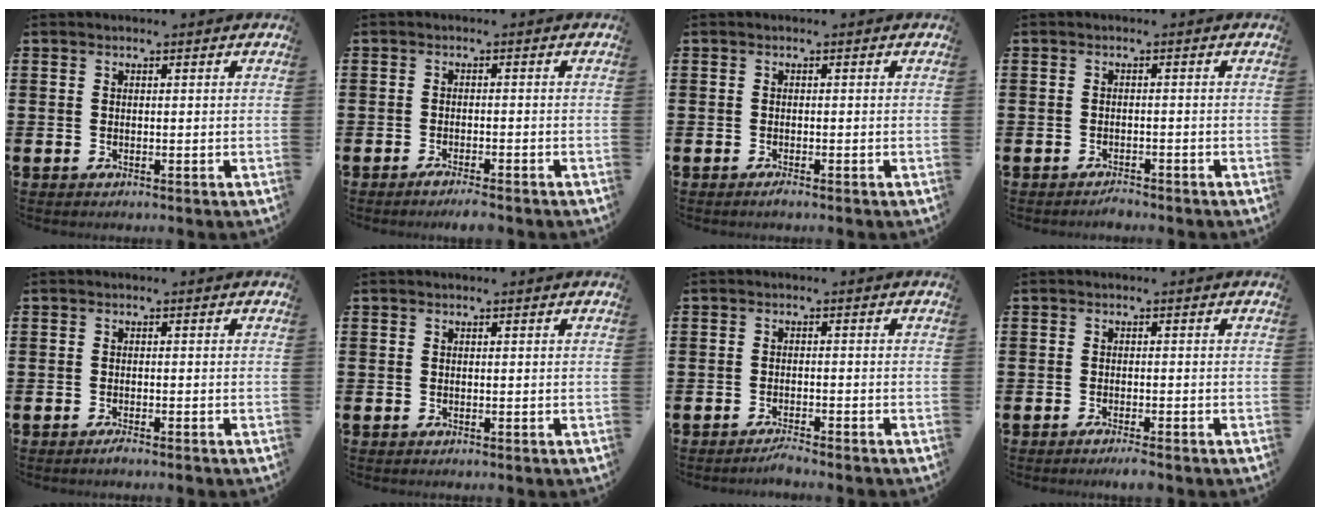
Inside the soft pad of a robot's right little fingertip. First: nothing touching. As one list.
[{"total": 1.7, "force": [-1.4, 0.1, 0.9], "torque": [-0.016, 0.002, -0.027]}, {"total": 0.6, "force": [-0.4, 0.0, 0.5], "torque": [-0.008, -0.003, -0.008]}, {"total": 1.0, "force": [-1.0, 0.1, -0.1], "torque": [-0.003, 0.002, -0.022]}, {"total": 0.8, "force": [-0.6, 0.0, 0.5], "torque": [-0.009, -0.003, -0.012]}, {"total": 0.0}, {"total": 1.5, "force": [-1.4, -0.1, 0.5], "torque": [-0.008, 0.003, -0.028]}, {"total": 1.3, "force": [-1.0, 0.0, 0.8], "torque": [-0.012, 0.001, -0.018]}]